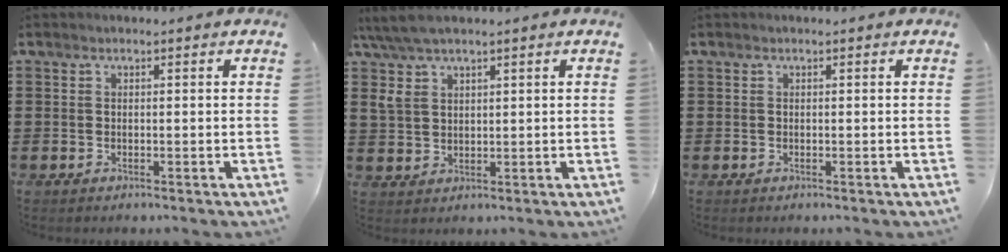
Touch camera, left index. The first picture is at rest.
{"total": 5.0, "force": [3.5, 2.1, 2.9], "torque": [-0.068, 0.006, 0.065]}
{"total": 0.0}